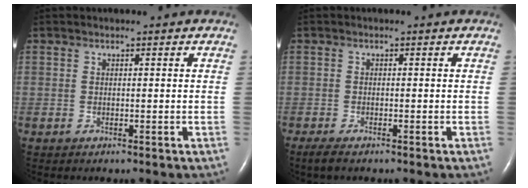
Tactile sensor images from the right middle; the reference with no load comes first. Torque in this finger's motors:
{"motor_torque": [0.40, -0.25, 0.06, 0.03]}